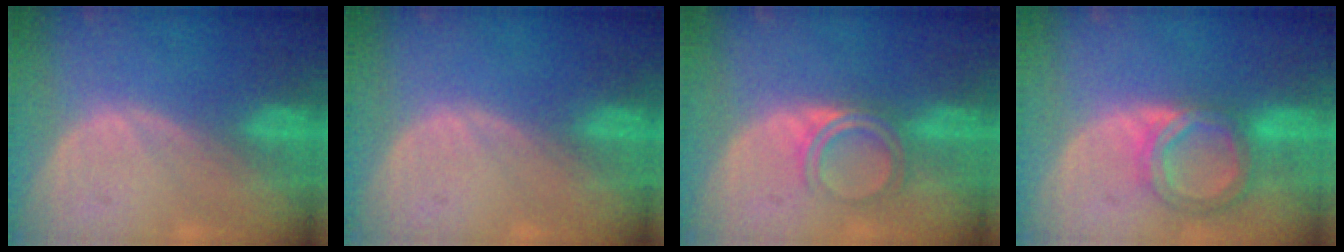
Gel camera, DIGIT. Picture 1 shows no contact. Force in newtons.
{"total": 0.0}
{"total": 4.7, "press": 4.2, "slide": 2.2}
{"total": 6.7, "press": 6.2, "slide": 2.5}